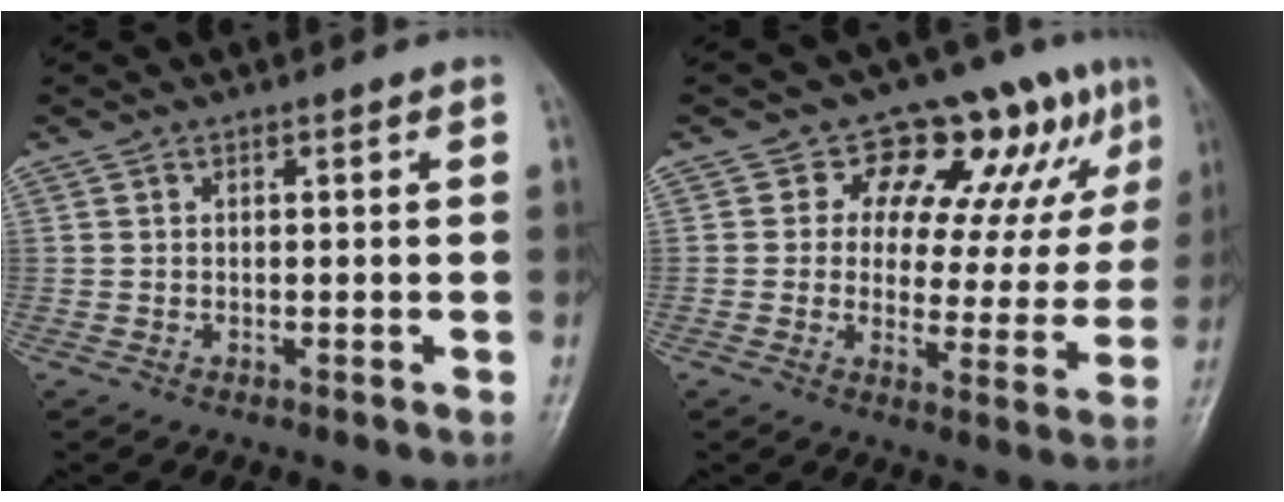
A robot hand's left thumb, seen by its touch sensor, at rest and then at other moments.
{"total": 14.8, "force": [8.1, 7.7, 9.6], "torque": [-0.076, -0.030, 0.107]}